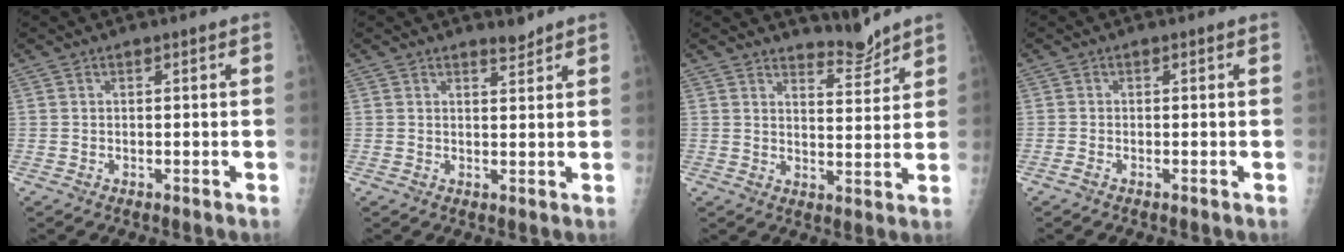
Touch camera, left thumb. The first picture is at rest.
{"total": 1.6, "force": [1.6, 0.3, 0.1], "torque": [0.013, -0.016, 0.023]}
{"total": 4.3, "force": [4.2, 0.5, 0.2], "torque": [0.015, -0.047, 0.072]}
{"total": 0.7, "force": [-0.5, 0.1, 0.4], "torque": [-0.007, -0.002, -0.014]}